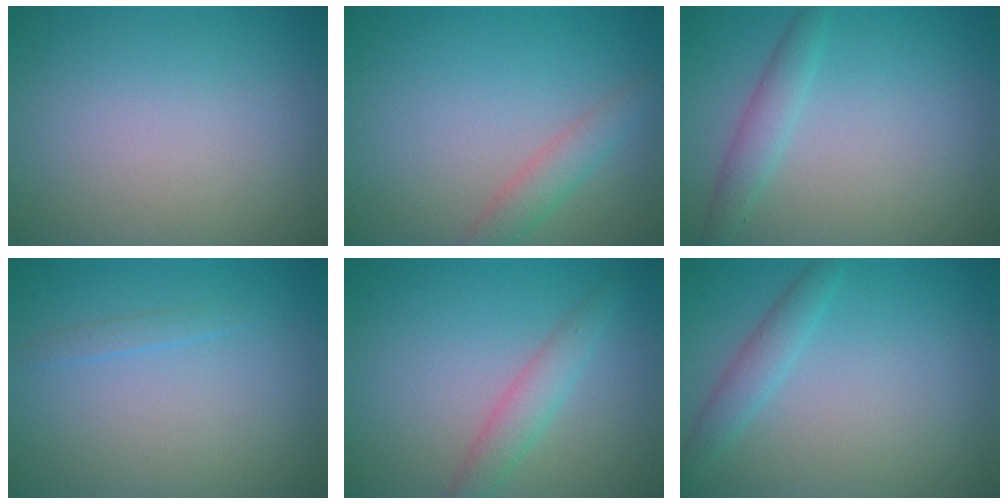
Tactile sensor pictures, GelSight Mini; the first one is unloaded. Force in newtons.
{"total": 2.2, "press": 2.2, "slide": 0.1}
{"total": 2.0, "press": 2.0, "slide": 0.3}
{"total": 0.7, "press": 0.7, "slide": 0.1}
{"total": 2.5, "press": 2.5, "slide": 0.1}
{"total": 2.0, "press": 2.0, "slide": 0.1}